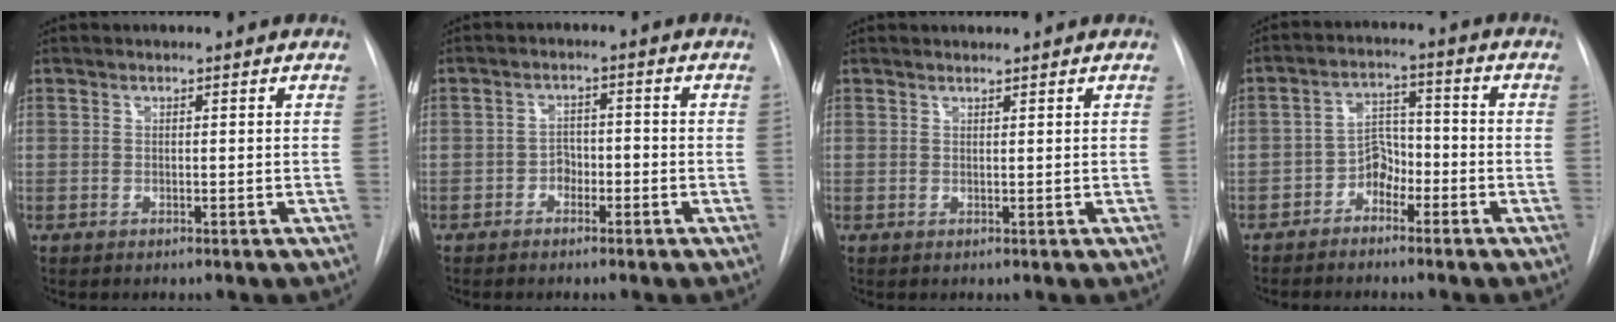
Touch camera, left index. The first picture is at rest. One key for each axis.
{"total": 2.6, "fx": -1.6, "fy": 1.6, "fz": 1.2, "tx": -0.010, "ty": 0.007, "tz": -0.029}
{"total": 0.8, "fx": 0.8, "fy": 0.0, "fz": 0.1, "tx": -0.004, "ty": 0.005, "tz": 0.016}
{"total": 4.8, "fx": -3.2, "fy": 2.8, "fz": 2.2, "tx": -0.033, "ty": 0.012, "tz": -0.062}